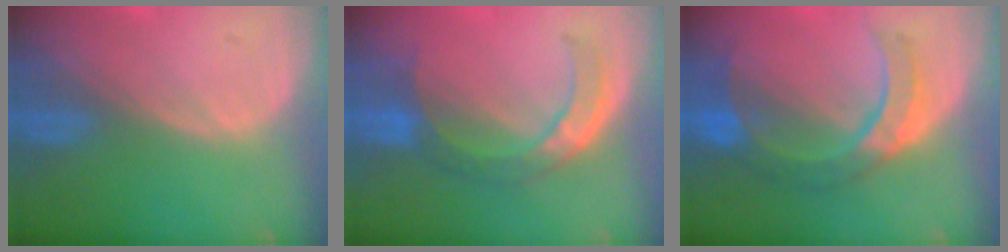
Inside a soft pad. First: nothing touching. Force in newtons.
{"total": 6.6, "press": 6.2, "slide": 2.3}
{"total": 7.7, "press": 7.6, "slide": 1.2}